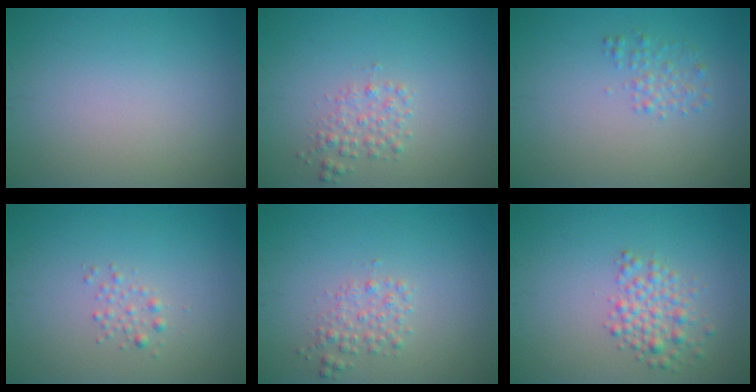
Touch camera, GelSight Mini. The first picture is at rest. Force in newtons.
{"total": 1.7, "press": 1.7, "slide": 0.1}
{"total": 1.5, "press": 1.5, "slide": 0.1}
{"total": 1.1, "press": 1.1, "slide": 0.0}
{"total": 1.7, "press": 1.7, "slide": 0.1}
{"total": 2.8, "press": 2.8, "slide": 0.0}